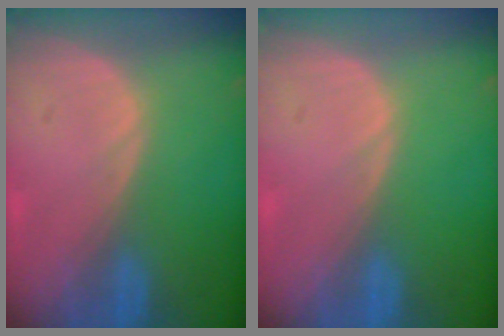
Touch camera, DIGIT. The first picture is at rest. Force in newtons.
{"total": 0.0}